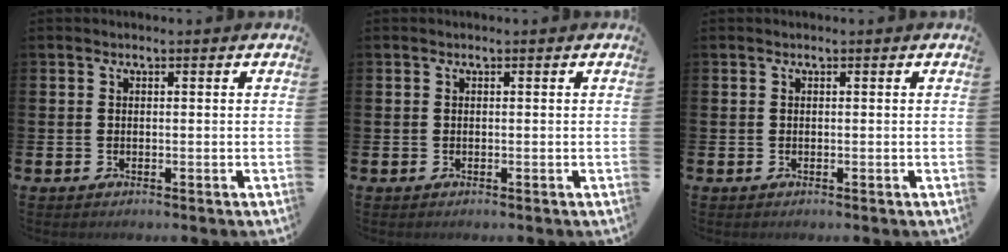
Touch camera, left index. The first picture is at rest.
{"total": 0.0}
{"total": 0.0}